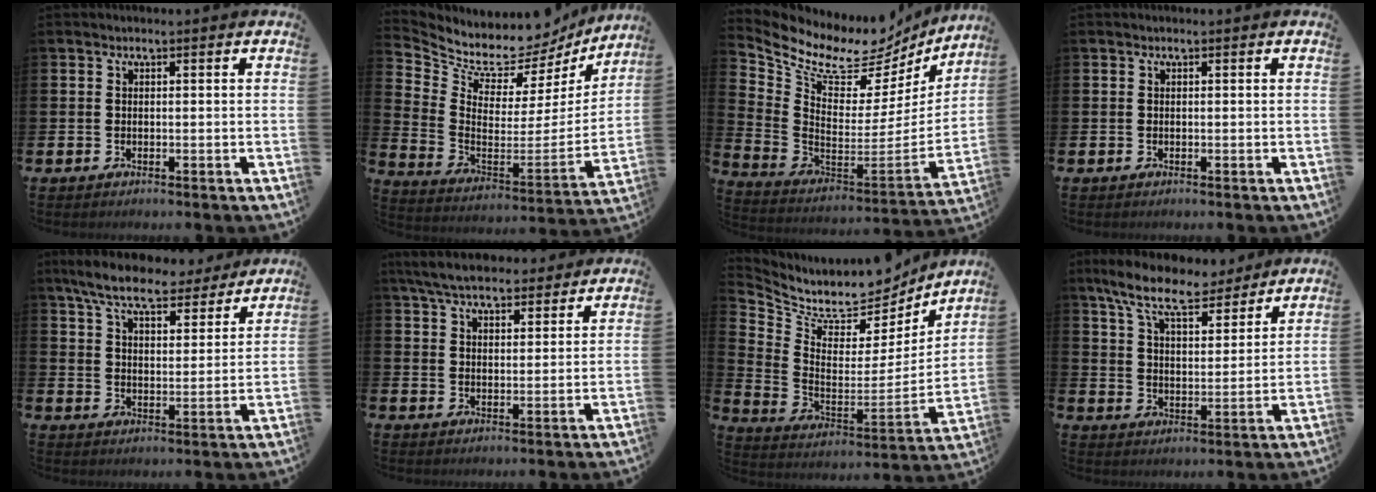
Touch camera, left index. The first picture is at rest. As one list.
[{"total": 8.4, "force": [7.7, 3.1, 1.1], "torque": [-0.056, -0.079, 0.127]}, {"total": 8.3, "force": [6.9, 4.0, 2.6], "torque": [-0.089, -0.066, 0.114]}, {"total": 0.0}, {"total": 8.3, "force": [7.5, 1.7, 3.0], "torque": [-0.088, -0.038, 0.133]}, {"total": 6.6, "force": [6.2, 1.5, 1.6], "torque": [-0.052, -0.021, 0.112]}, {"total": 8.7, "force": [7.9, 3.1, 1.9], "torque": [-0.076, -0.068, 0.134]}, {"total": 10.2, "force": [8.8, 2.9, 4.2], "torque": [-0.115, -0.038, 0.157]}]